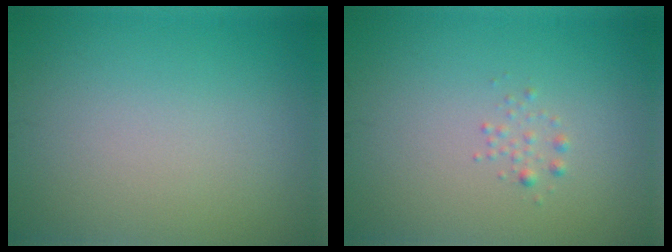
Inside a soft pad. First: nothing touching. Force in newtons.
{"total": 0.8, "press": 0.8, "slide": 0.0}